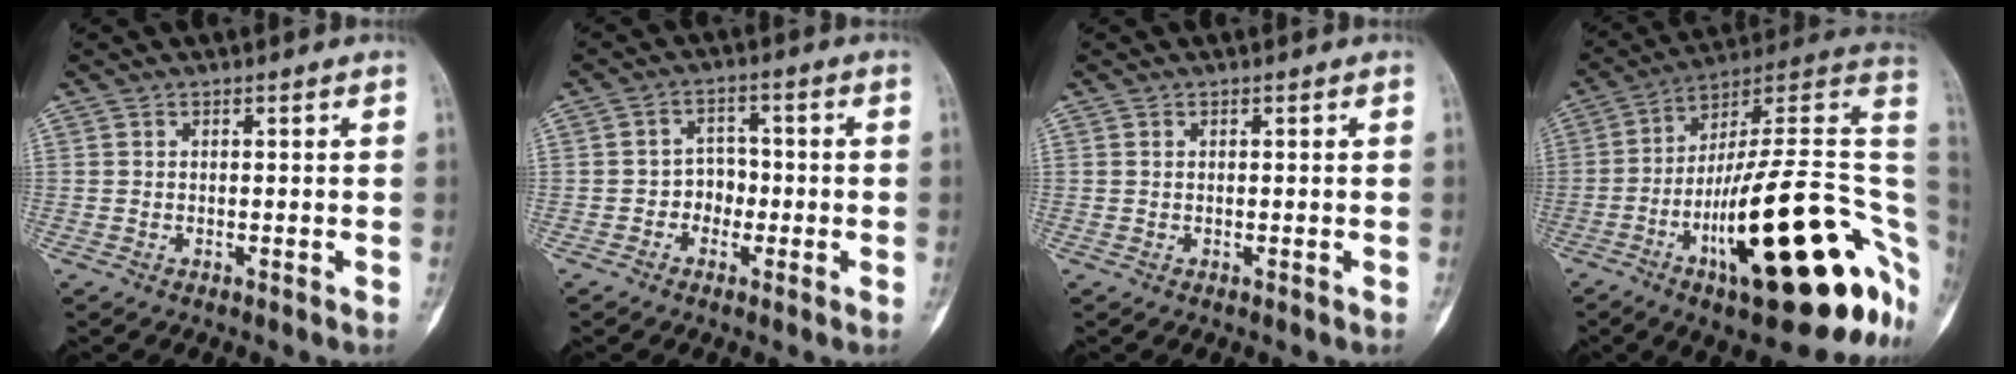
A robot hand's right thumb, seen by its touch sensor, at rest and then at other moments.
{"total": 4.1, "force": [-1.3, 3.5, 1.7], "torque": [0.002, 0.016, -0.032]}
{"total": 0.0}
{"total": 33.5, "force": [-8.6, 9.6, 31.0], "torque": [-0.365, 0.053, -0.128]}